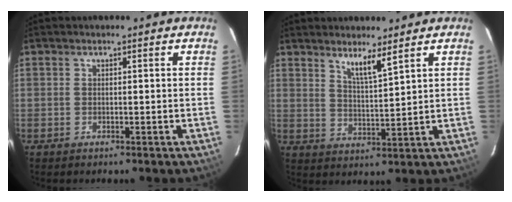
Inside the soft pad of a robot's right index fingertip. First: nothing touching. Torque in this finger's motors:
{"motor_torque": [0.18, 0.25, 0.05, 0.03]}